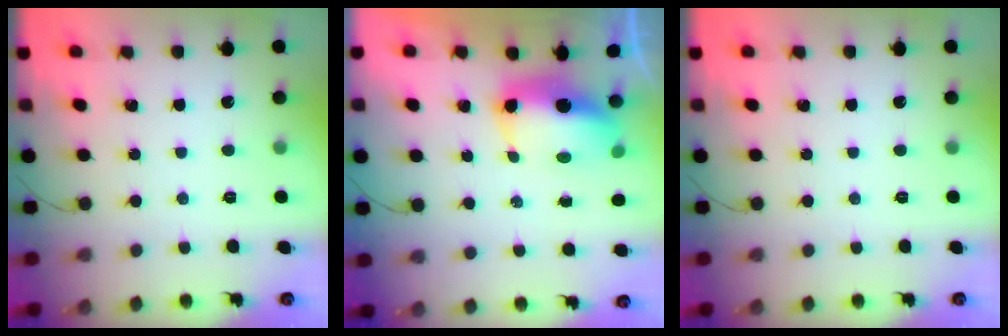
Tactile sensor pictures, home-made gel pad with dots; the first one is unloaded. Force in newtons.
{"total": 9.0, "press": 8.9, "slide": 1.6}
{"total": 0.0}